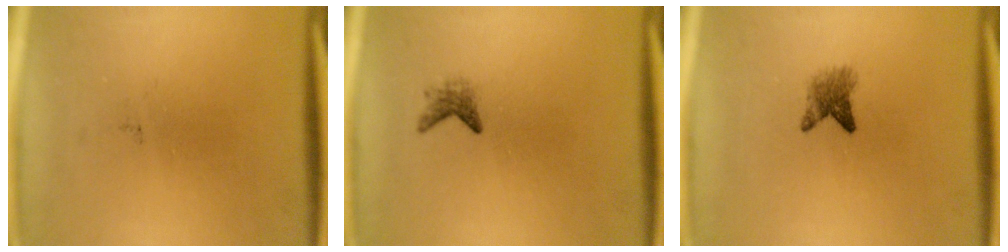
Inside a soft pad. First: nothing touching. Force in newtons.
{"total": 1.5}
{"total": 2.7}